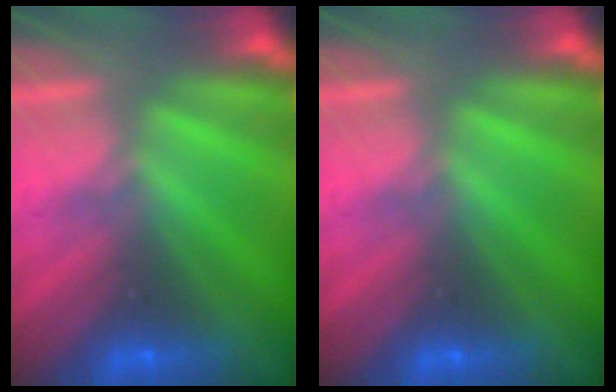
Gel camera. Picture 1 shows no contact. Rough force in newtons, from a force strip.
{"total": 0.0}